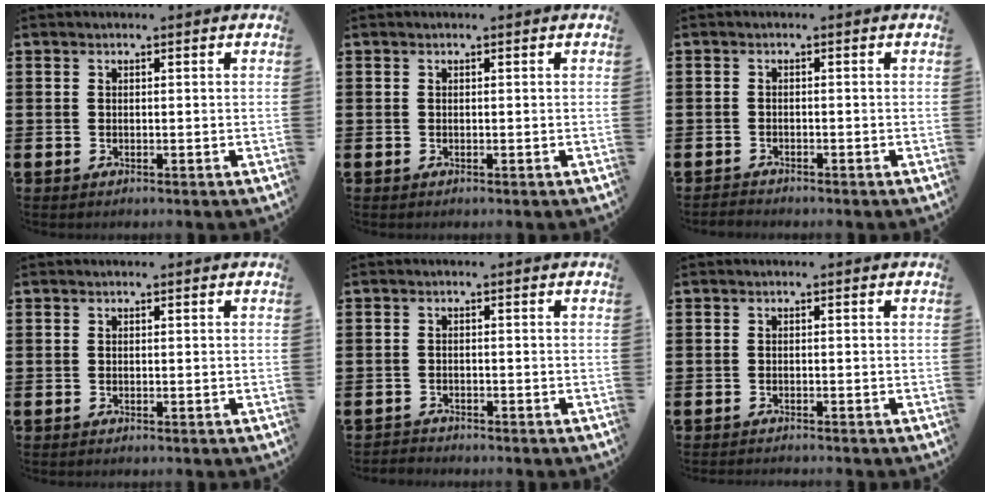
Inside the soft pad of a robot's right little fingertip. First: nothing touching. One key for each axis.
{"total": 0.0}
{"total": 0.9, "fx": -0.9, "fy": 0.1, "fz": -0.1, "tx": -0.001, "ty": 0.001, "tz": -0.019}
{"total": 0.0}
{"total": 1.1, "fx": -1.1, "fy": 0.1, "fz": -0.2, "tx": 0.000, "ty": 0.004, "tz": -0.024}
{"total": 0.6, "fx": -0.6, "fy": -0.1, "fz": 0.0, "tx": 0.000, "ty": -0.002, "tz": -0.013}